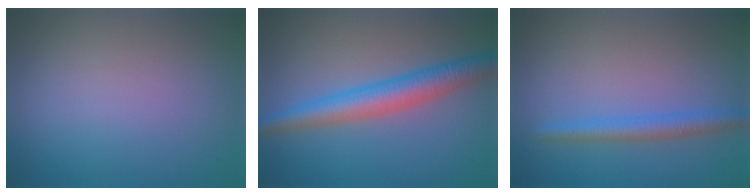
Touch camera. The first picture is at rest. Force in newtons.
{"total": 4.7, "press": 4.7, "slide": 0.1}
{"total": 2.4, "press": 2.4, "slide": 0.2}